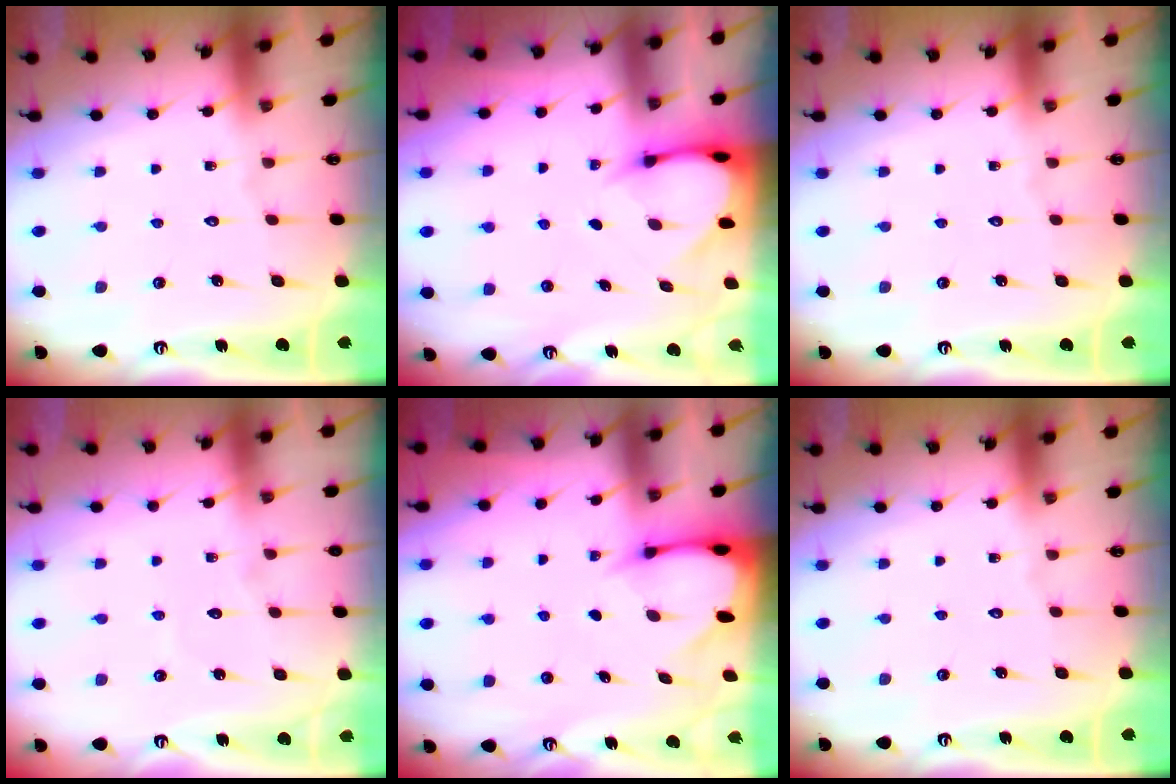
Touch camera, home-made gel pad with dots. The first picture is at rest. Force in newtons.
{"total": 3.4, "press": 3.4, "slide": 0.2}
{"total": 0.0}
{"total": 2.6, "press": 2.6, "slide": 0.3}
{"total": 3.1, "press": 3.1, "slide": 0.4}
{"total": 0.0}